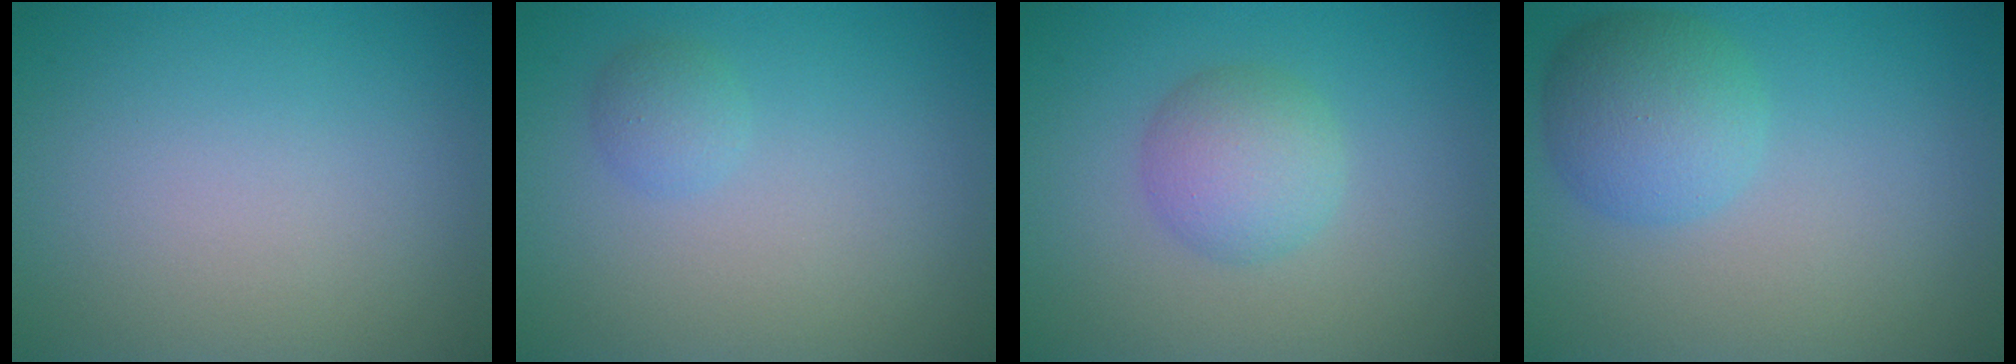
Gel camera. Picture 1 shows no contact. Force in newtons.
{"total": 1.3, "press": 1.3, "slide": 0.1}
{"total": 3.4, "press": 3.4, "slide": 0.1}
{"total": 4.3, "press": 4.3, "slide": 0.2}